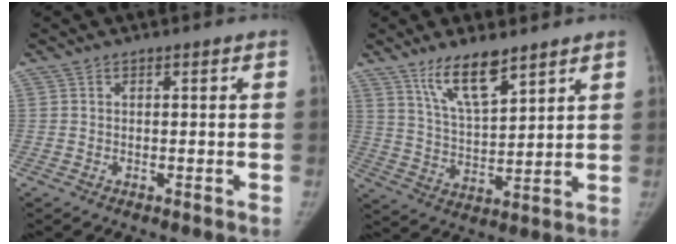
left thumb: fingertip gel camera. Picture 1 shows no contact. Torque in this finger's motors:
{"motor_torque": [0.01, 0.01, 0.14, 0.00, 0.07]}